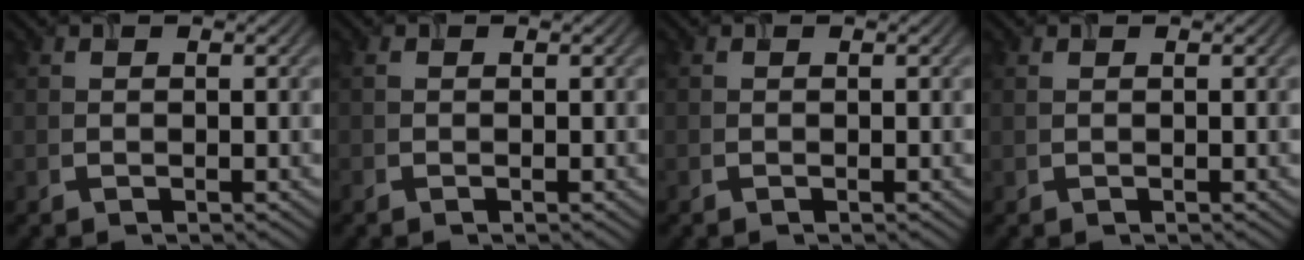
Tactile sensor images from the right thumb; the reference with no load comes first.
{"total": 0.8, "force": [0.0, 0.5, 0.6], "torque": [-0.019, -0.001, -0.002]}
{"total": 0.0}
{"total": 0.0}